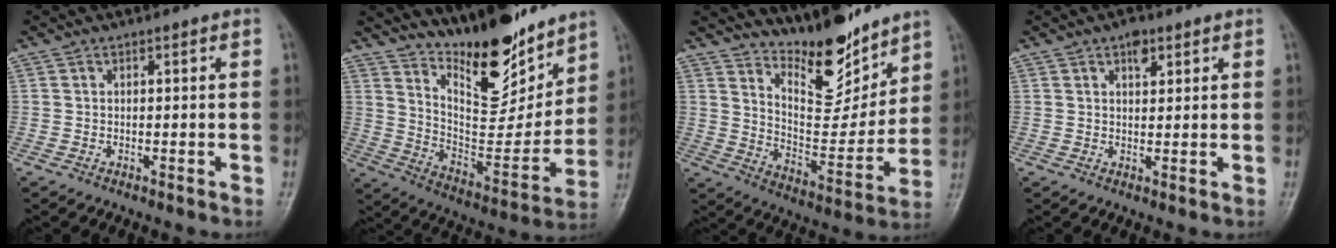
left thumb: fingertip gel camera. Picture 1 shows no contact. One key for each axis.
{"total": 19.5, "fx": 15.4, "fy": 6.4, "fz": 10.0, "tx": -0.105, "ty": -0.119, "tz": 0.262}
{"total": 15.1, "fx": 12.6, "fy": 4.9, "fz": 6.6, "tx": -0.062, "ty": -0.104, "tz": 0.220}
{"total": 3.2, "fx": 1.9, "fy": 1.8, "fz": 1.9, "tx": -0.017, "ty": -0.007, "tz": 0.027}